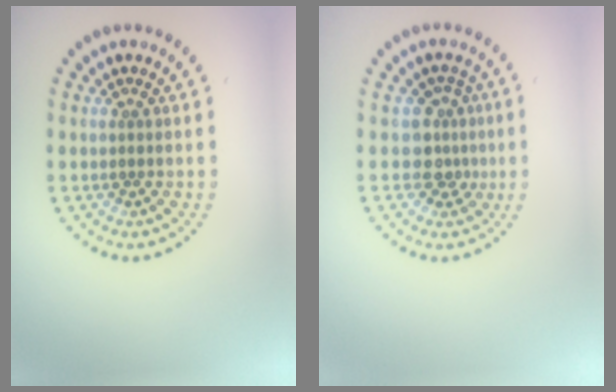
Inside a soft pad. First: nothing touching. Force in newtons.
{"total": 2.6, "press": 1.9, "slide": 1.8}